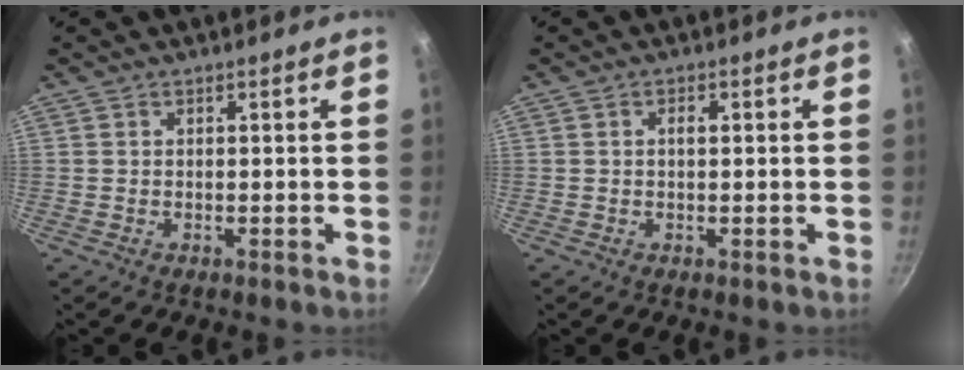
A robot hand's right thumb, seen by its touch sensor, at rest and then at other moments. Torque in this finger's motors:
{"motor_torque": [0.13, 0.03, 0.13, -0.01, -0.01]}